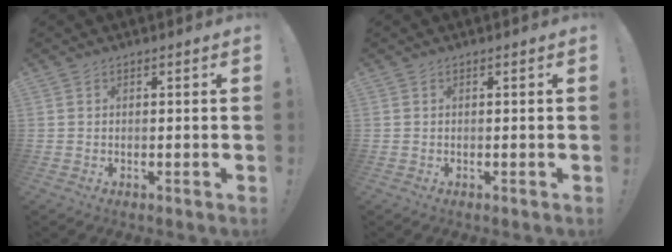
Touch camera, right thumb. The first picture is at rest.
{"total": 0.0}